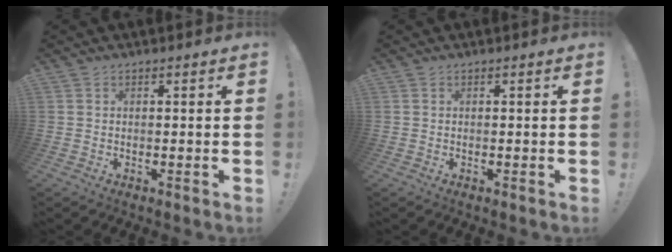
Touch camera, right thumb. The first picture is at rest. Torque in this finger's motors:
{"motor_torque": [0.00, 0.00, 0.00, 0.00, 0.00]}